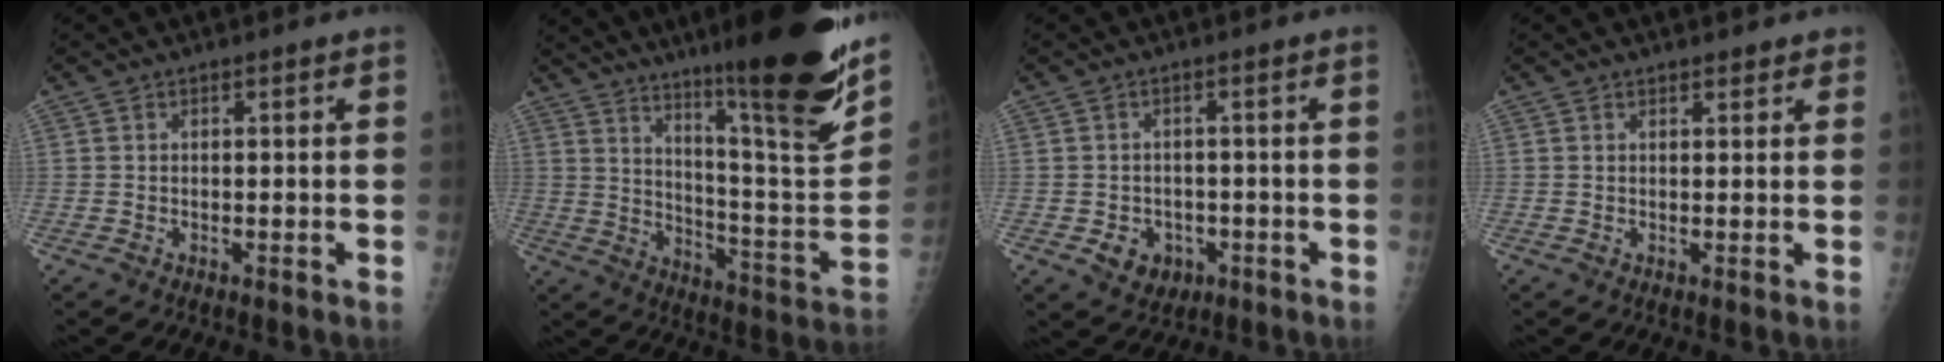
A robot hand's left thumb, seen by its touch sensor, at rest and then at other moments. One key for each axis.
{"total": 26.0, "fx": 16.7, "fy": 3.5, "fz": 19.6, "tx": -0.271, "ty": -0.085, "tz": 0.255}
{"total": 4.8, "fx": -1.6, "fy": 4.1, "fz": 2.0, "tx": -0.010, "ty": 0.006, "tz": -0.012}
{"total": 1.5, "fx": 1.3, "fy": 0.7, "fz": 0.4, "tx": 0.008, "ty": -0.005, "tz": 0.013}